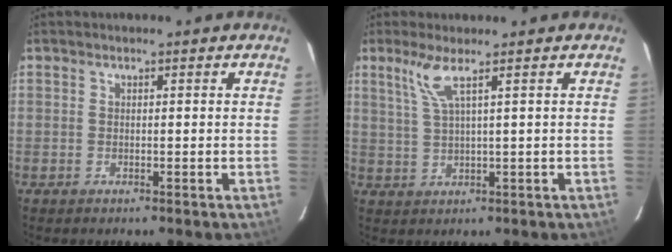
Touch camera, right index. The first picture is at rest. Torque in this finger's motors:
{"motor_torque": [0.26, 0.01, 0.22, 0.07]}